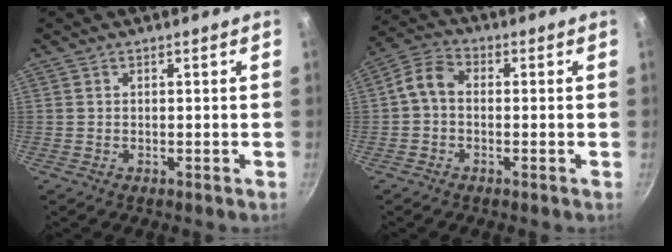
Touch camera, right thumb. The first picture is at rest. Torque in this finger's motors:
{"motor_torque": [2.02, 2.16, 1.41, -0.55, 0.29]}